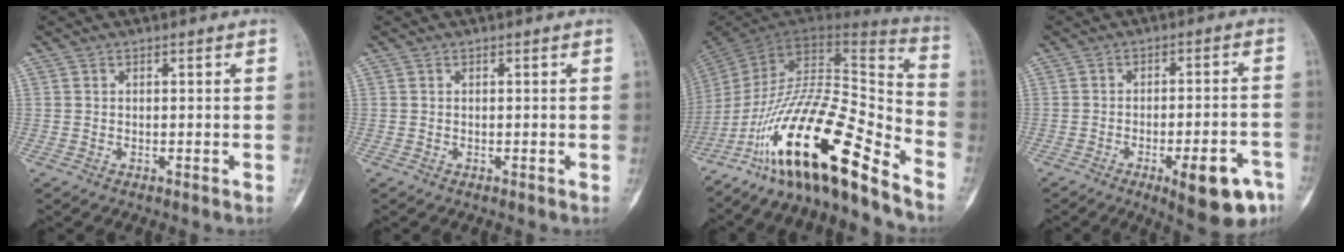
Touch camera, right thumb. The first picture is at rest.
{"total": 0.0}
{"total": 26.0, "force": [-17.1, 6.2, 18.6], "torque": [-0.317, 0.085, -0.293]}
{"total": 12.2, "force": [-6.2, 3.7, 9.9], "torque": [-0.116, 0.028, -0.075]}